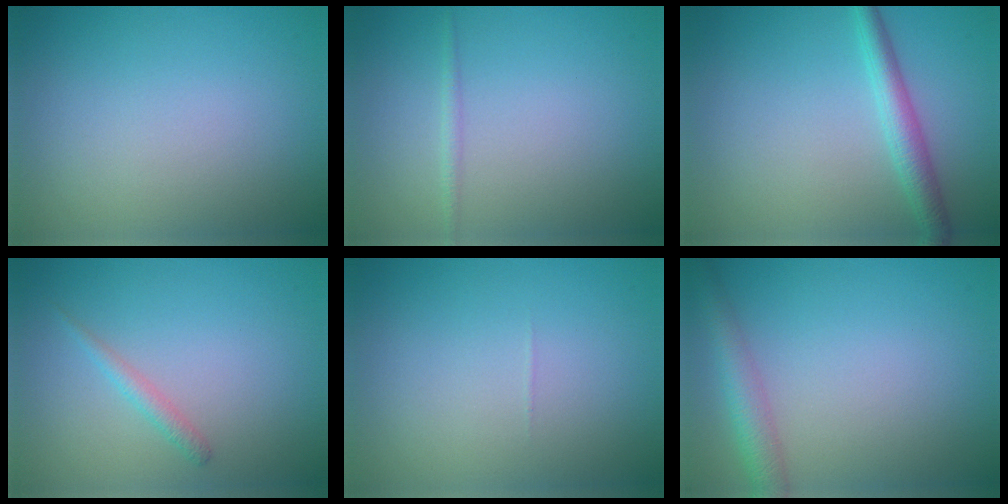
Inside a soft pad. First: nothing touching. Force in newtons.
{"total": 0.8, "press": 0.8, "slide": 0.1}
{"total": 2.8, "press": 2.8, "slide": 0.0}
{"total": 1.2, "press": 1.2, "slide": 0.1}
{"total": 0.0}
{"total": 3.0, "press": 3.0, "slide": 0.1}